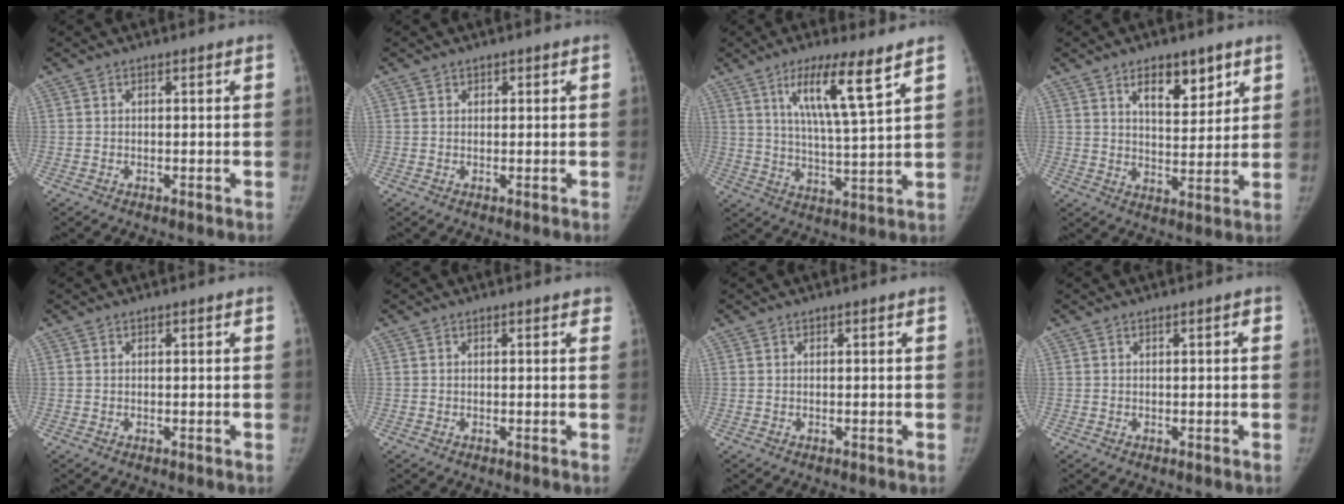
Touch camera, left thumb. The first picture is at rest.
{"total": 0.7, "force": [0.3, 0.6, 0.1], "torque": [0.008, 0.000, 0.003]}
{"total": 11.6, "force": [6.6, 1.1, 9.5], "torque": [-0.164, -0.039, 0.118]}
{"total": 9.4, "force": [5.5, 4.4, 6.3], "torque": [-0.065, -0.034, 0.088]}
{"total": 0.0}
{"total": 1.0, "force": [0.7, 0.5, 0.4], "torque": [0.006, -0.001, 0.002]}
{"total": 0.0}
{"total": 0.8, "force": [0.2, 0.2, 0.8], "torque": [-0.013, 0.002, 0.002]}